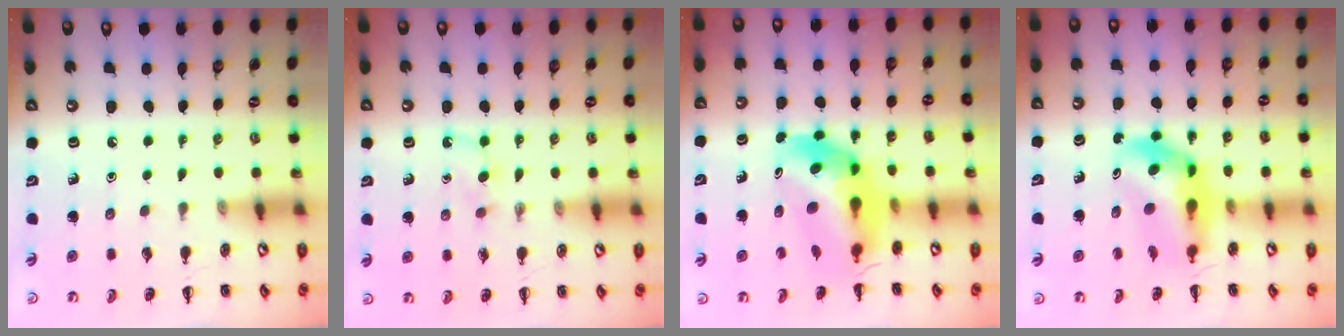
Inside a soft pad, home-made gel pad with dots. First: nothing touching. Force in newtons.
{"total": 3.9, "press": 3.7, "slide": 1.2}
{"total": 12.1, "press": 11.4, "slide": 3.9}
{"total": 9.5, "press": 9.0, "slide": 3.2}